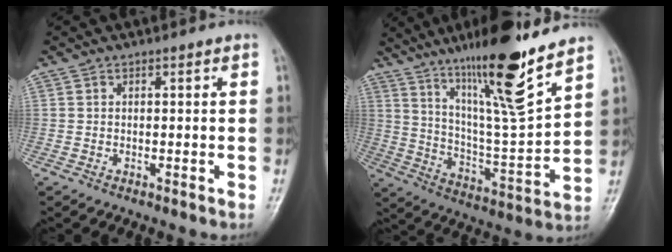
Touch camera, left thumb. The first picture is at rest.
{"total": 19.6, "force": [13.6, 1.5, 14.1], "torque": [-0.215, -0.077, 0.235]}